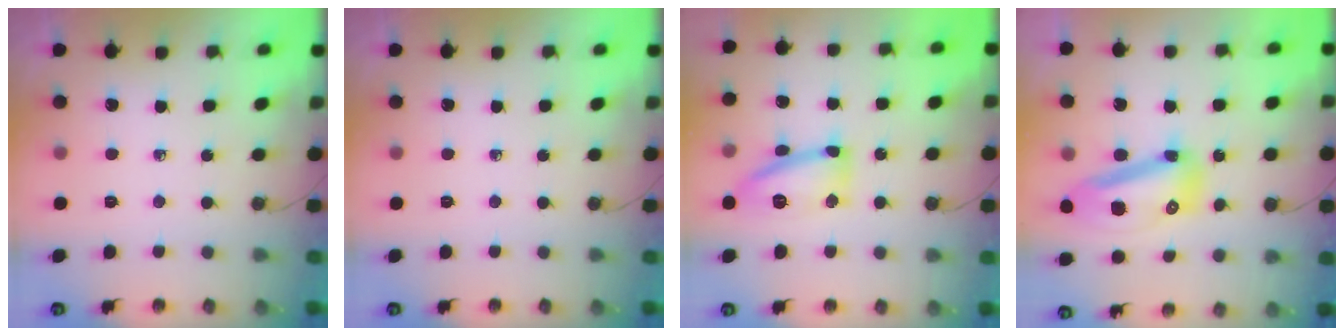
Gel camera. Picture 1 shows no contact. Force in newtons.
{"total": 0.0}
{"total": 13.7, "press": 13.7, "slide": 1.1}
{"total": 14.7, "press": 14.4, "slide": 3.3}